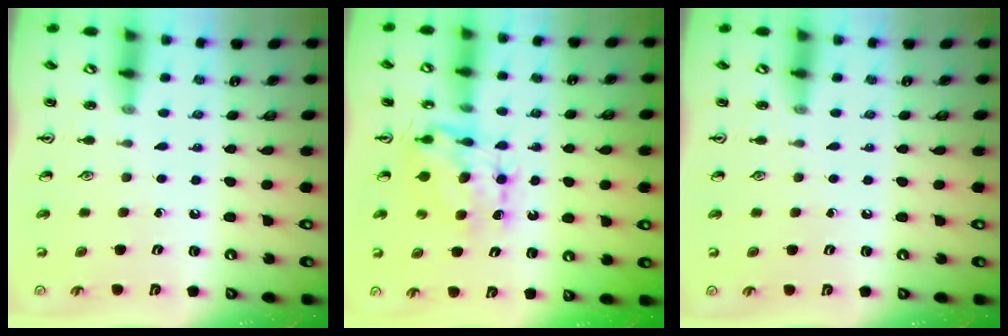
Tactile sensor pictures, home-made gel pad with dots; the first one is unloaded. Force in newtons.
{"total": 7.7, "press": 7.7, "slide": 0.5}
{"total": 0.0}